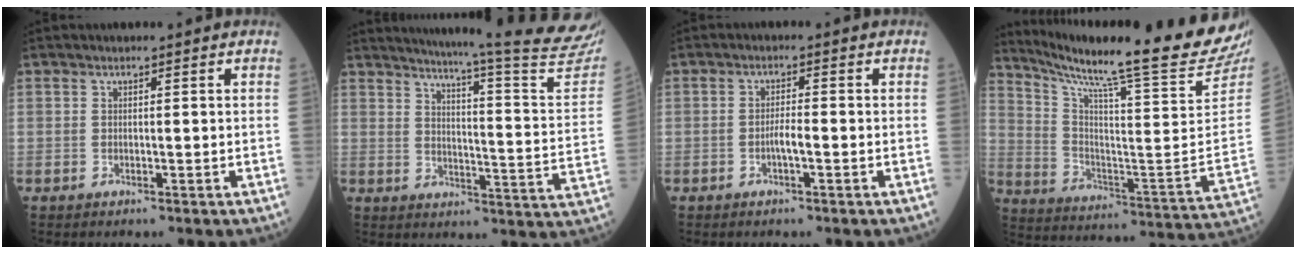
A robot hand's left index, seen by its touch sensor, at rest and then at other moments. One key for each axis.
{"total": 24.8, "fx": 22.9, "fy": -2.0, "fz": 9.4, "tx": -0.145, "ty": -0.124, "tz": 0.270}
{"total": 2.2, "fx": -0.8, "fy": 0.3, "fz": 2.0, "tx": -0.035, "ty": 0.002, "tz": -0.016}
{"total": 27.0, "fx": 23.8, "fy": -2.1, "fz": 12.6, "tx": -0.218, "ty": -0.110, "tz": 0.339}